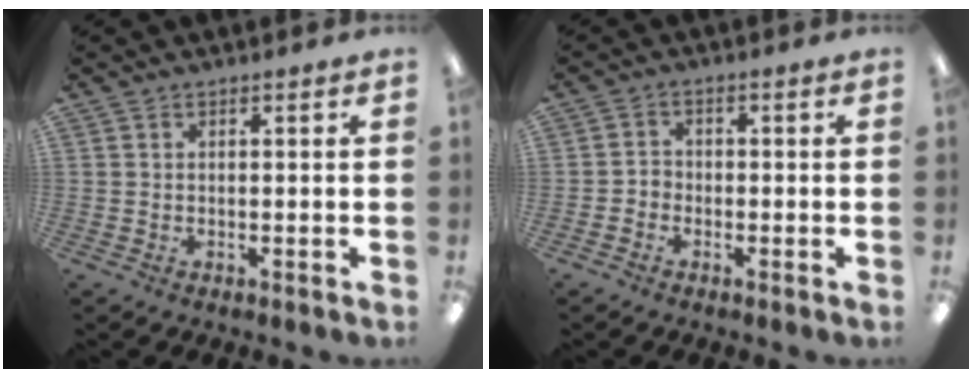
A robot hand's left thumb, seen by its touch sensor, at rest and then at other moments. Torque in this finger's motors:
{"motor_torque": [-0.07, 0.09, 0.30, 0.02, 0.01]}